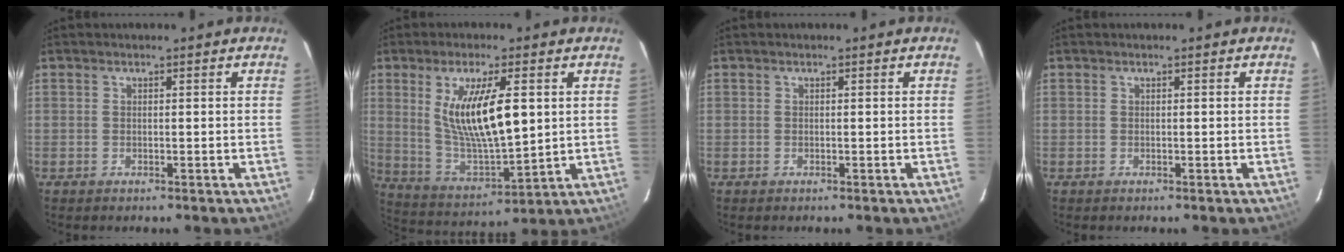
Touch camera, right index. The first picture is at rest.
{"total": 14.6, "force": [3.4, 4.3, 13.5], "torque": [-0.250, -0.013, 0.080]}
{"total": 0.0}
{"total": 0.0}